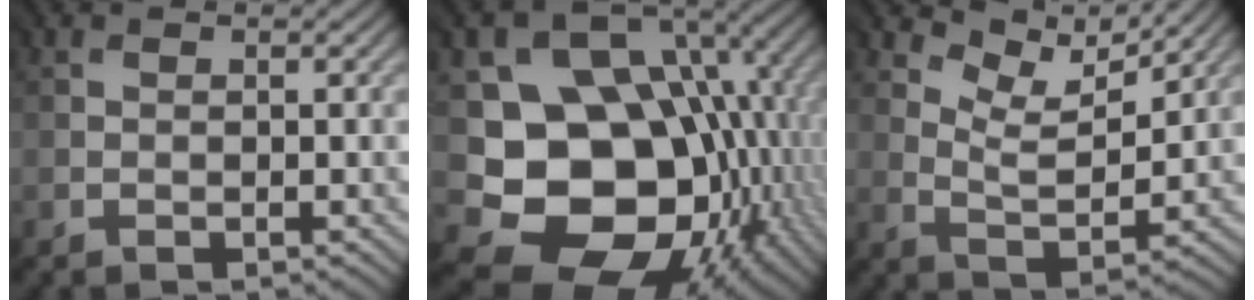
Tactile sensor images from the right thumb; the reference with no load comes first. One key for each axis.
{"total": 16.3, "fx": -2.6, "fy": 13.1, "fz": 9.3, "tx": -0.157, "ty": -0.039, "tz": -0.025}
{"total": 6.2, "fx": 5.4, "fy": 1.3, "fz": 2.8, "tx": -0.067, "ty": -0.001, "tz": 0.105}